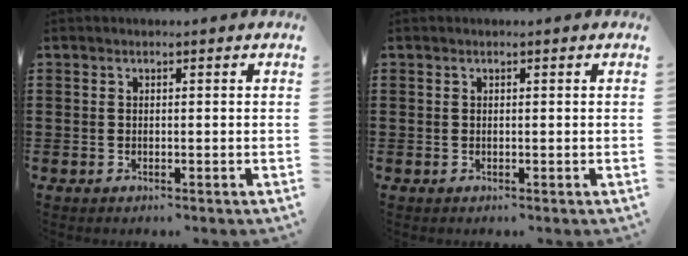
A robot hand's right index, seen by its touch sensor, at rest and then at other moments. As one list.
[{"total": 0.0}]